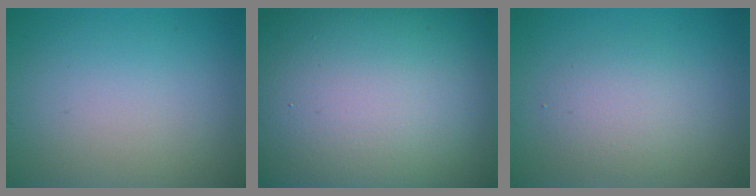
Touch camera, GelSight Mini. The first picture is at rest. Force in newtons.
{"total": 26.6, "press": 26.5, "slide": 1.2}
{"total": 2.6, "press": 2.6, "slide": 0.1}